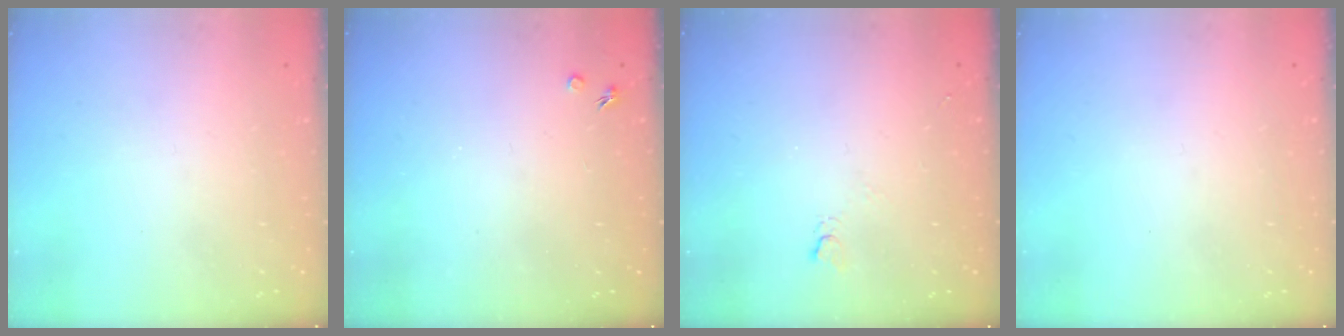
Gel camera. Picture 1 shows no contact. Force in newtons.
{"total": 1.7, "press": 1.7, "slide": 0.3}
{"total": 2.7, "press": 2.6, "slide": 0.5}
{"total": 0.0}